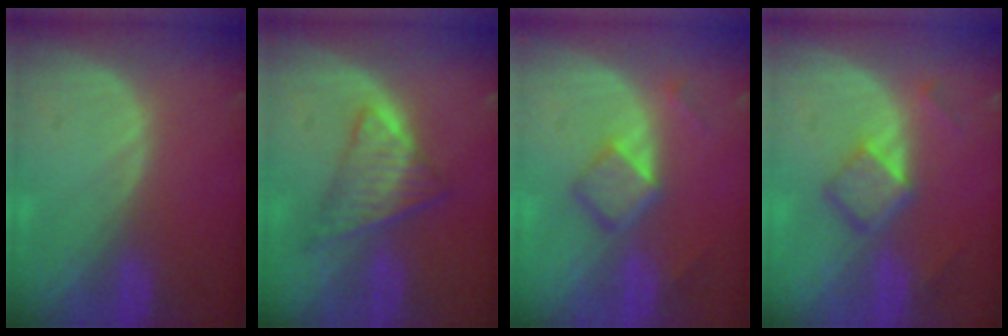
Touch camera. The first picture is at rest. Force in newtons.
{"total": 7.0, "press": 6.1, "slide": 3.5}
{"total": 4.8, "press": 4.5, "slide": 1.4}
{"total": 4.8, "press": 4.6, "slide": 1.6}